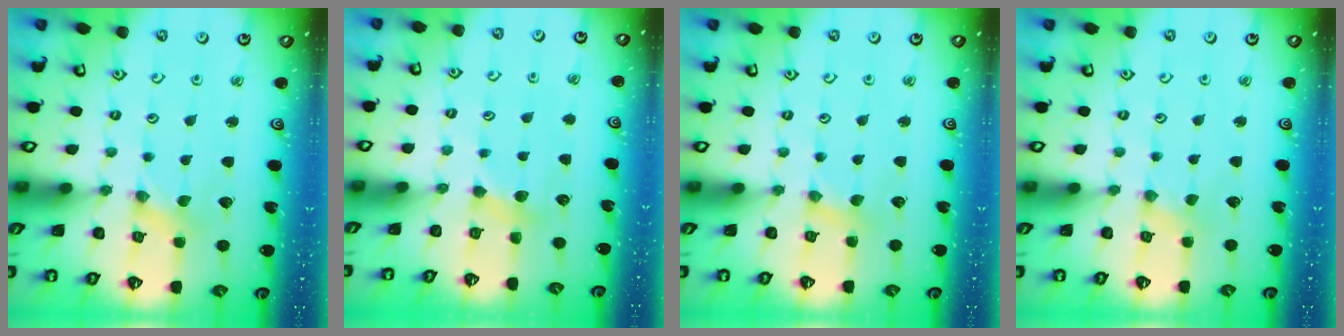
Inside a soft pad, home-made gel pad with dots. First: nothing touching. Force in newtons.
{"total": 3.5, "press": 3.5, "slide": 0.4}
{"total": 2.9, "press": 2.9, "slide": 0.4}
{"total": 0.0}